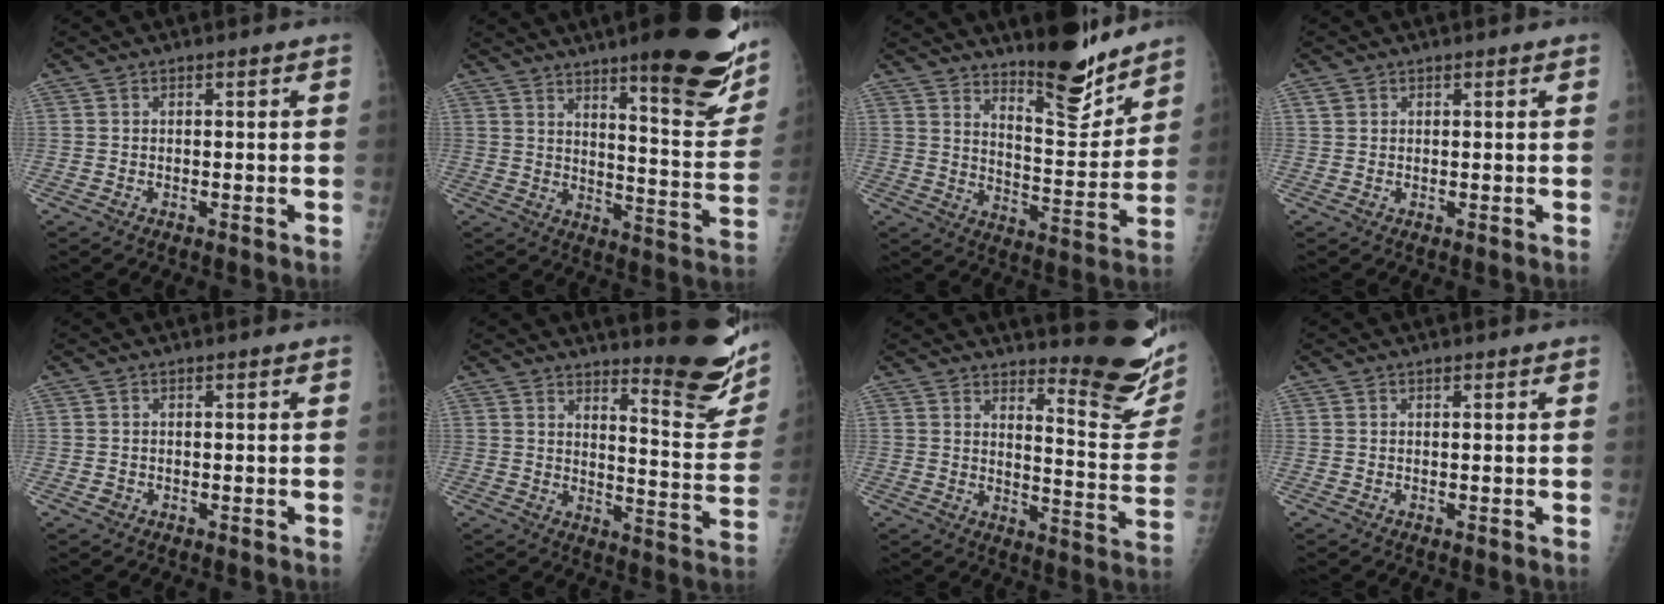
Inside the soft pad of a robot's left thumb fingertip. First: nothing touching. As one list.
[{"total": 22.0, "force": [13.6, 4.3, 16.8], "torque": [-0.196, -0.073, 0.191]}, {"total": 13.9, "force": [11.3, 3.5, 7.3], "torque": [-0.070, -0.098, 0.178]}, {"total": 1.4, "force": [0.9, 1.0, 0.6], "torque": [-0.003, 0.000, 0.016]}, {"total": 0.7, "force": [-0.2, 0.6, 0.2], "torque": [-0.001, 0.003, -0.005]}, {"total": 14.3, "force": [10.9, 2.5, 8.8], "torque": [-0.092, -0.105, 0.147]}, {"total": 14.5, "force": [11.2, 3.1, 8.6], "torque": [-0.081, -0.120, 0.146]}, {"total": 0.0}]